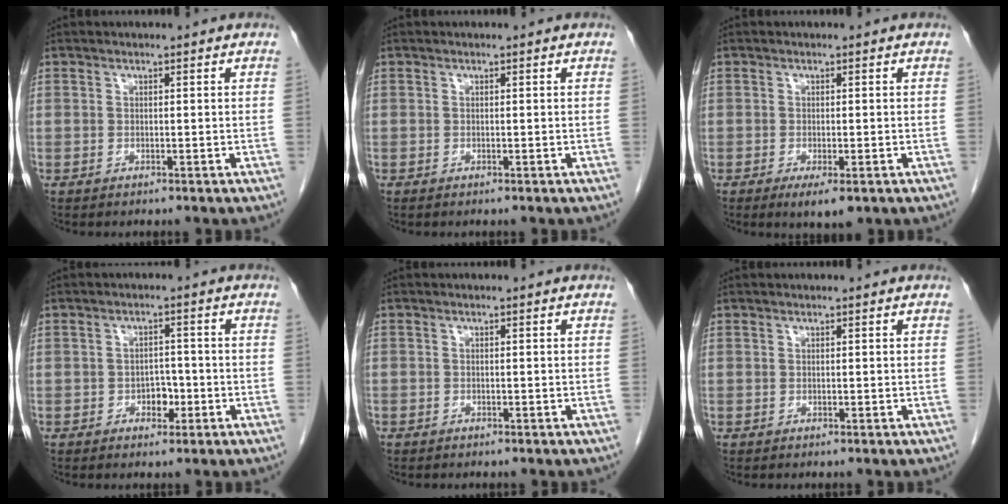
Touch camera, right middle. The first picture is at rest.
{"total": 0.0}
{"total": 3.6, "force": [-1.9, 0.9, 2.9], "torque": [-0.042, -0.007, -0.024]}
{"total": 2.9, "force": [-1.2, 1.9, 1.8], "torque": [-0.021, 0.007, -0.017]}
{"total": 0.7, "force": [-0.5, 0.5, 0.1], "torque": [-0.008, 0.003, -0.010]}
{"total": 0.0}